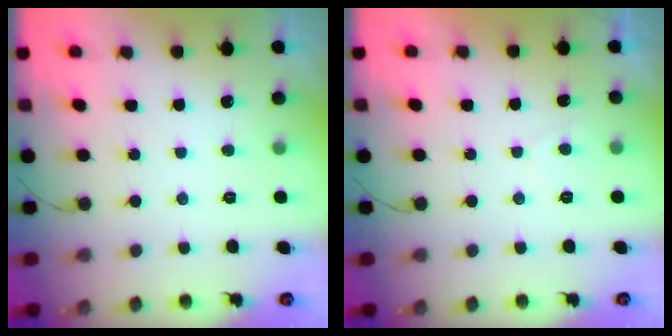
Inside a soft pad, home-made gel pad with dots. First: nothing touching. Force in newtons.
{"total": 1.0, "press": 0.8, "slide": 0.6}